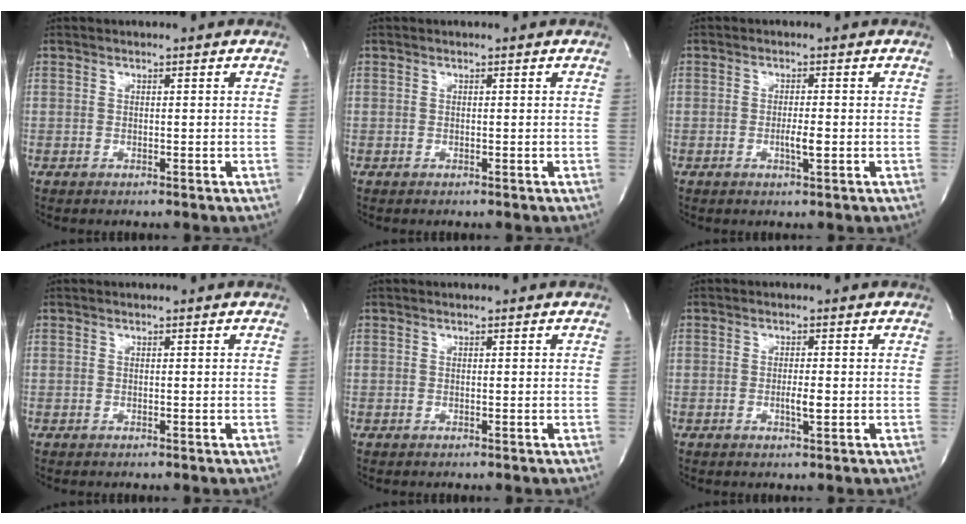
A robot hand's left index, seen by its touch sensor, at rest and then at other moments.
{"total": 0.0}
{"total": 2.6, "force": [-1.3, 0.2, 2.2], "torque": [-0.041, -0.008, -0.021]}
{"total": 0.0}
{"total": 0.0}
{"total": 2.2, "force": [-1.1, 0.2, 1.9], "torque": [-0.036, -0.007, -0.018]}